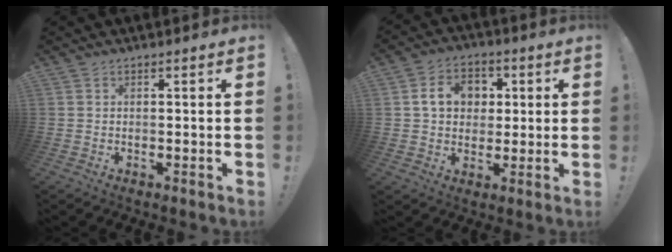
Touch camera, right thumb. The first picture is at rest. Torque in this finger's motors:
{"motor_torque": [1.20, 1.05, 0.34, -0.02, 0.05]}